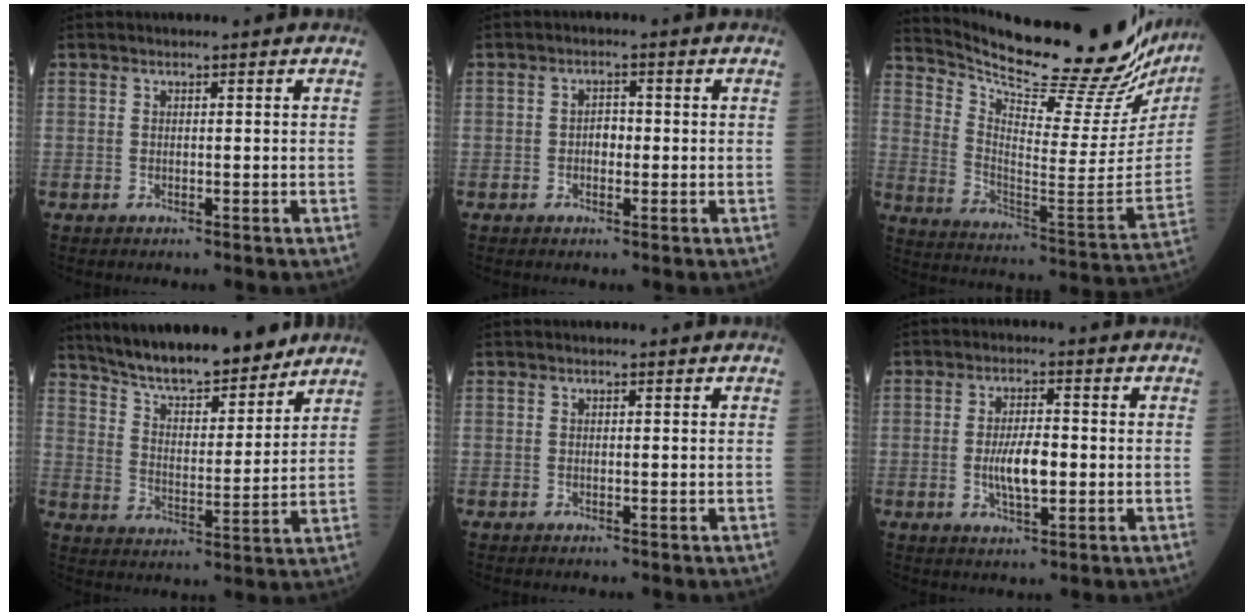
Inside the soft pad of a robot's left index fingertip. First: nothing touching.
{"total": 1.9, "force": [-0.4, 1.2, 1.4], "torque": [-0.011, 0.006, -0.008]}
{"total": 28.6, "force": [25.7, 3.2, 12.2], "torque": [-0.200, -0.103, 0.348]}
{"total": 16.2, "force": [14.1, 3.2, 7.3], "torque": [-0.110, 0.004, 0.231]}
{"total": 0.0}
{"total": 5.6, "force": [-0.8, 1.7, 5.3], "torque": [-0.099, -0.002, -0.014]}